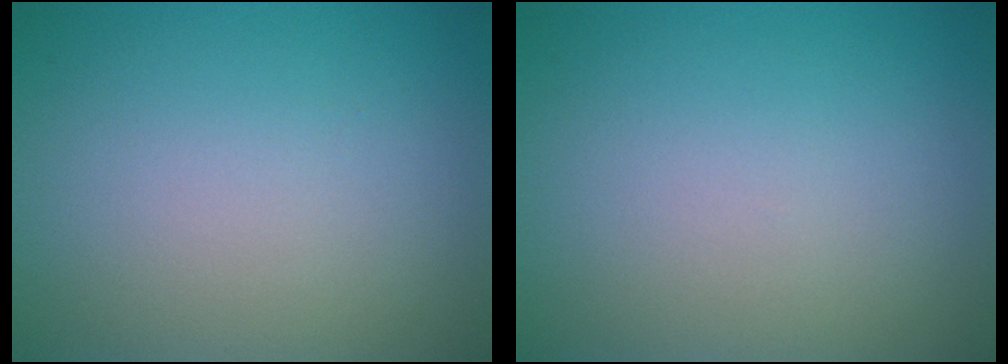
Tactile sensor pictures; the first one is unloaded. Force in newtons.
{"total": 0.0}